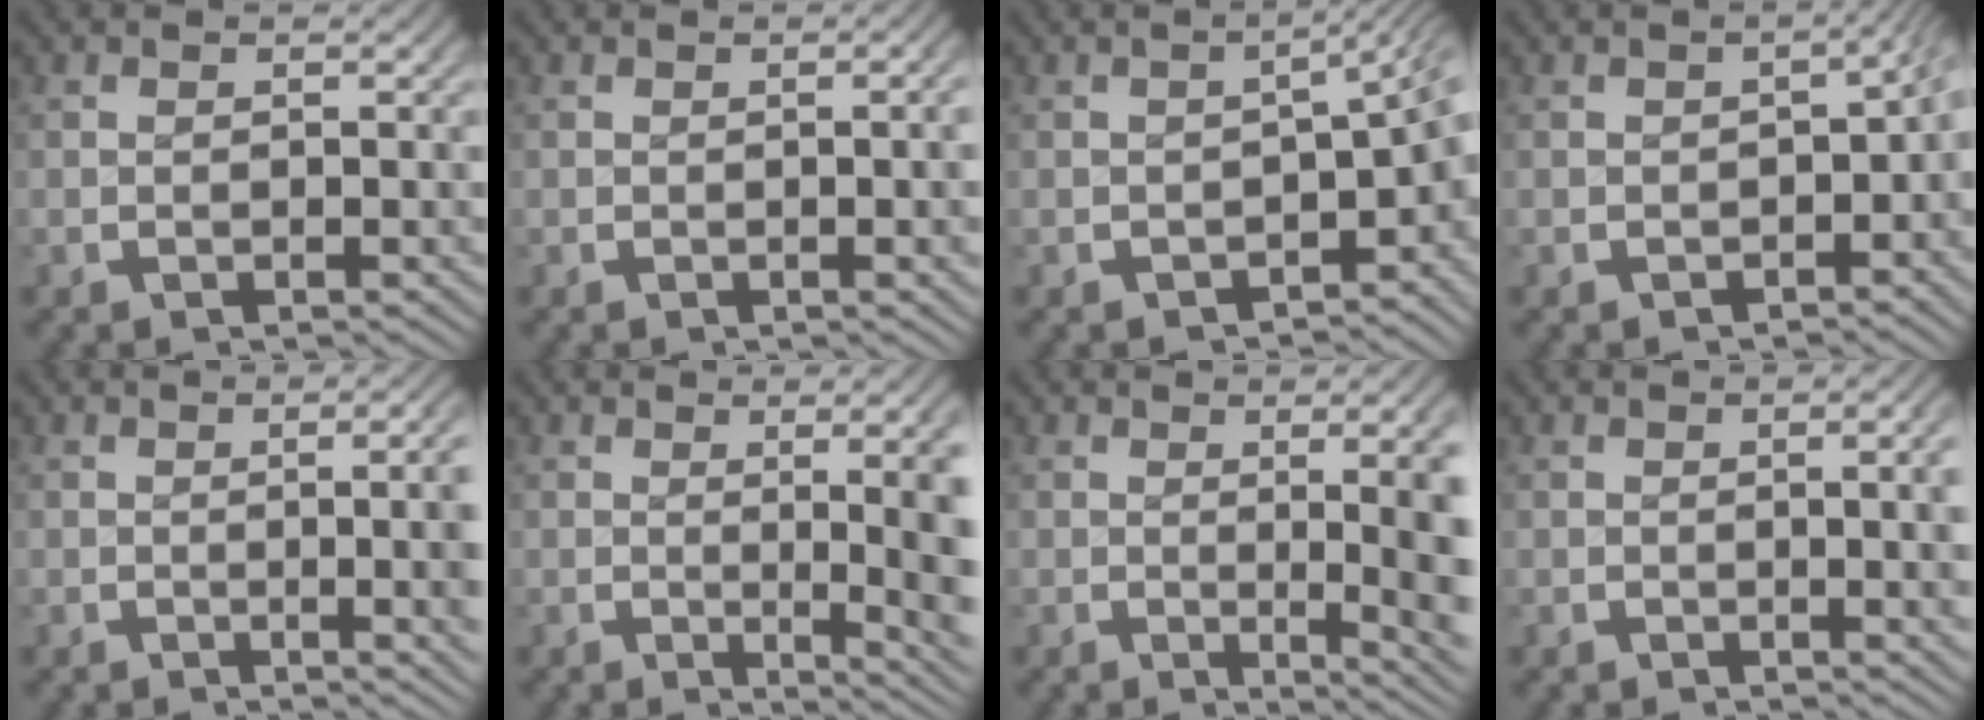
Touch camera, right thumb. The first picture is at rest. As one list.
[{"total": 1.7, "force": [-0.2, 0.1, 1.7], "torque": [-0.023, 0.003, -0.003]}, {"total": 5.3, "force": [-1.6, 3.0, 4.1], "torque": [-0.045, 0.004, -0.022]}, {"total": 4.1, "force": [-0.5, 2.5, 3.2], "torque": [-0.034, 0.008, -0.010]}, {"total": 6.0, "force": [-0.1, 2.1, 5.7], "torque": [-0.052, 0.010, -0.009]}, {"total": 5.9, "force": [-0.4, 1.7, 5.6], "torque": [-0.066, -0.009, -0.002]}, {"total": 6.5, "force": [-0.5, 2.0, 6.2], "torque": [-0.072, -0.009, -0.005]}, {"total": 3.9, "force": [0.2, 1.1, 3.7], "torque": [-0.031, 0.007, -0.002]}]